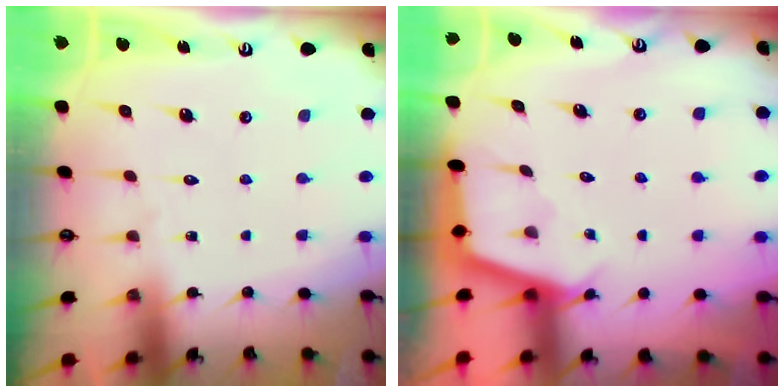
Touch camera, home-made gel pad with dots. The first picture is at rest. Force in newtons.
{"total": 3.0, "press": 3.0, "slide": 0.3}